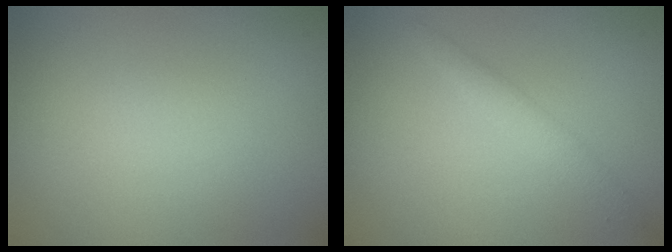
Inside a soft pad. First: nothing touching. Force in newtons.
{"total": 1.7, "press": 1.7, "slide": 0.0}